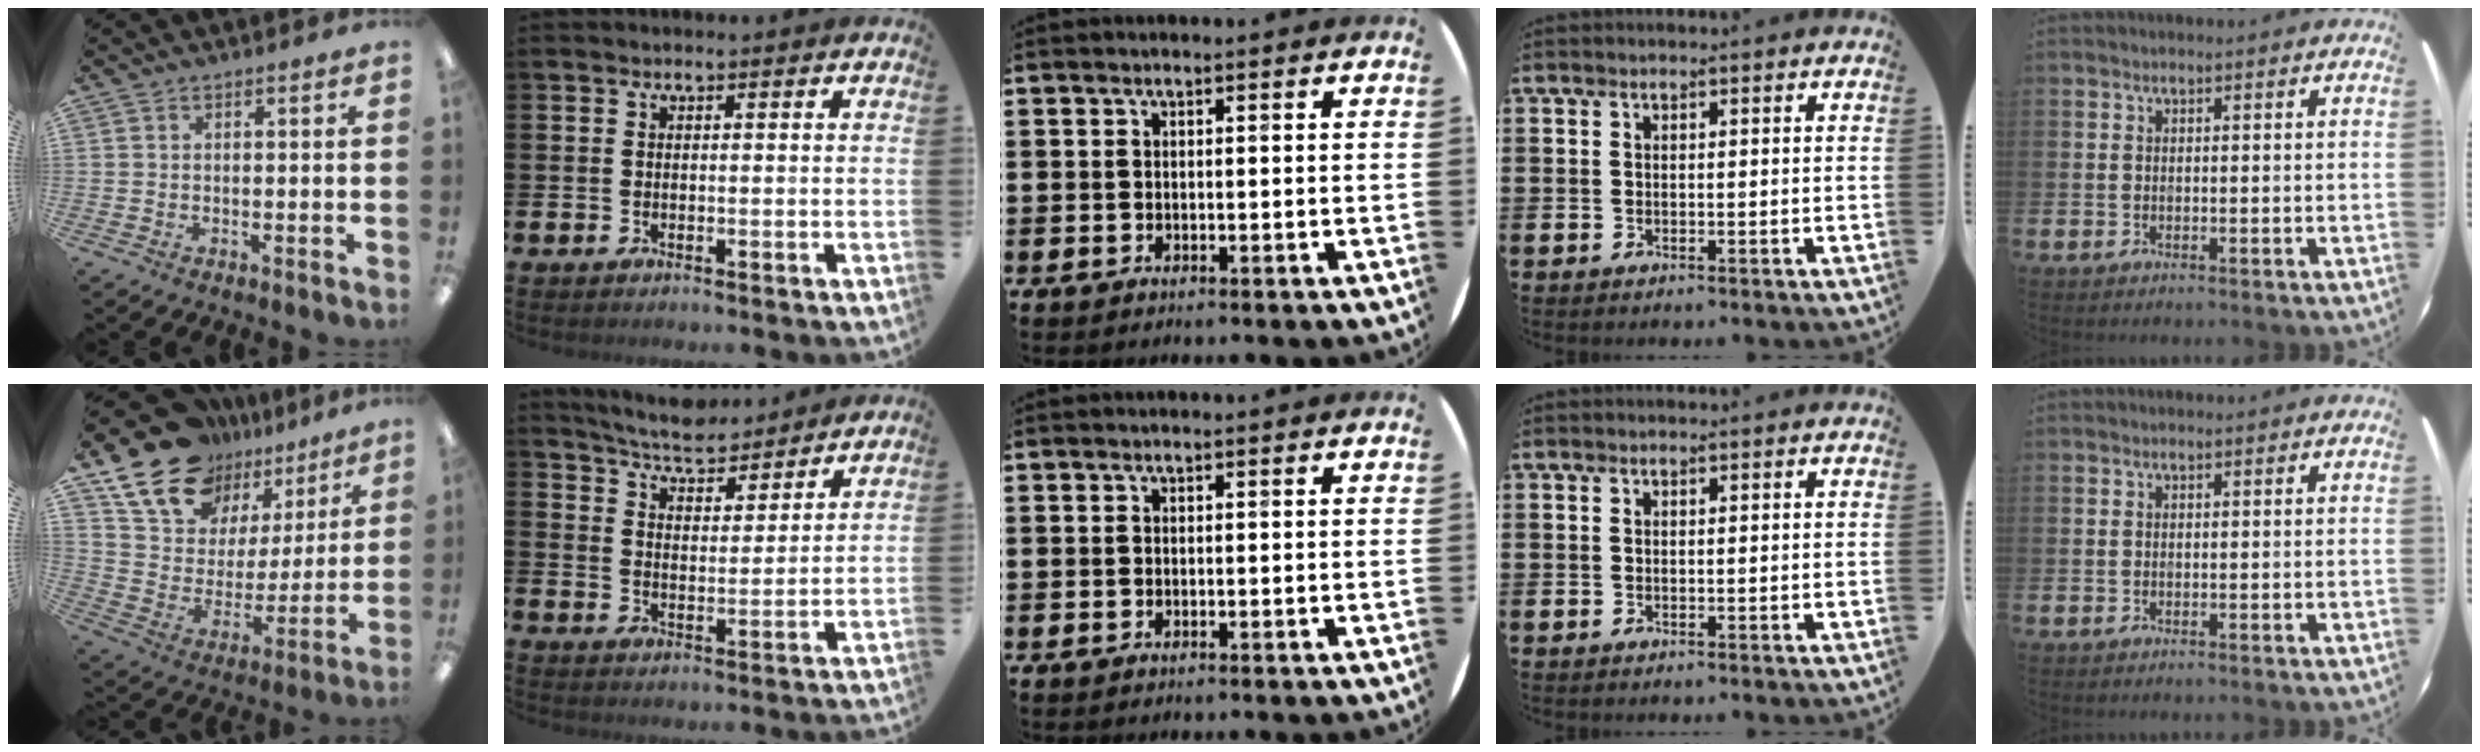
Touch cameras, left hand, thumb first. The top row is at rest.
{"thumb": {"total": 18.4, "force": [13.7, 10.6, 6.1], "torque": [-0.136, -0.086, 0.253]}, "index": {"total": 6.2, "force": [6.0, 1.0, 1.2], "torque": [-0.043, -0.036, 0.105]}}